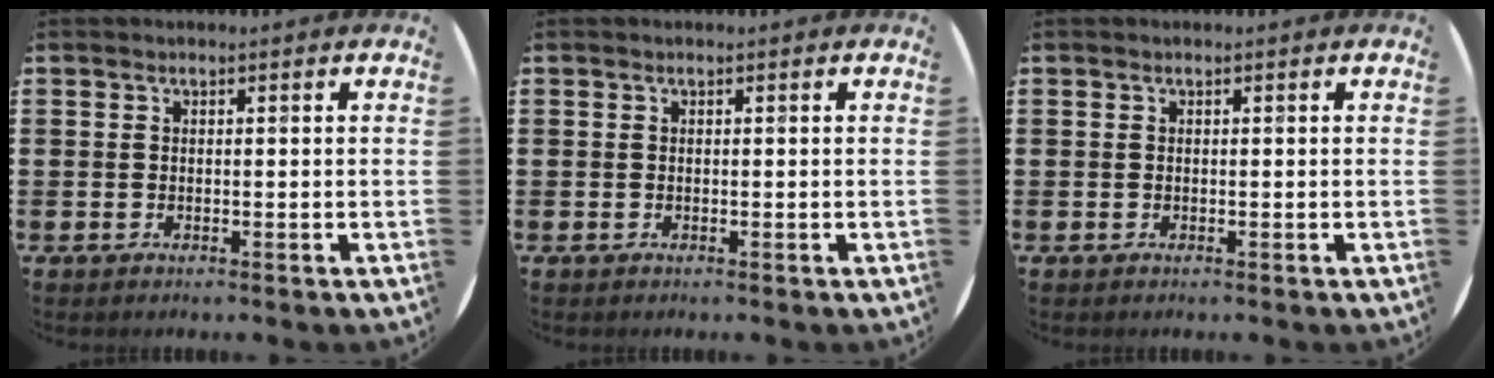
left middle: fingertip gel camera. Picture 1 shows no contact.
{"total": 0.0}
{"total": 0.0}